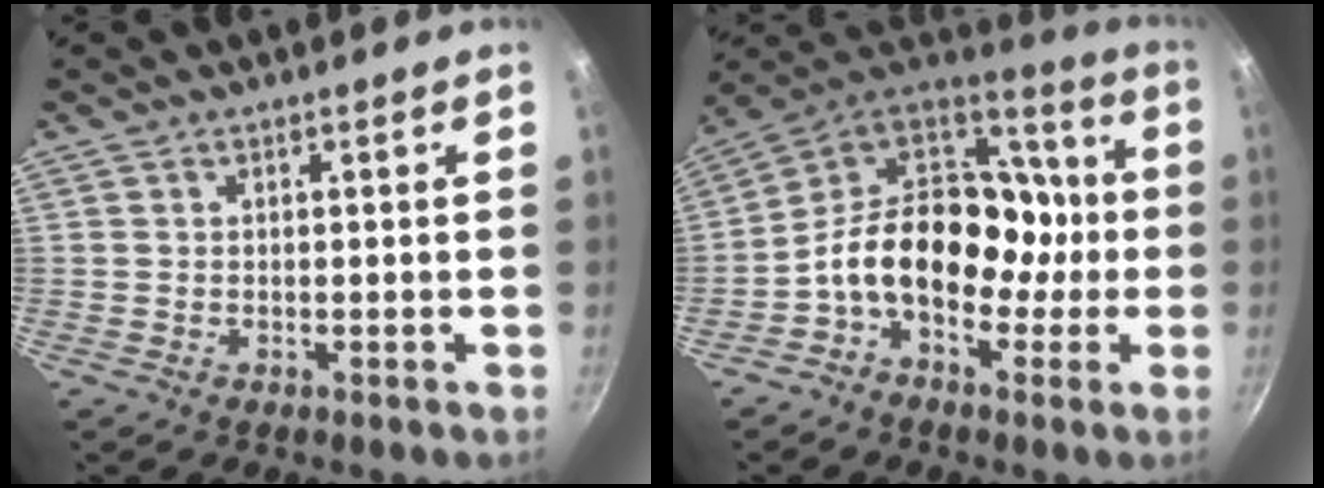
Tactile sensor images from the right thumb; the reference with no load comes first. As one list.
[{"total": 19.4, "force": [-3.1, 13.9, 13.1], "torque": [-0.163, 0.065, -0.069]}]